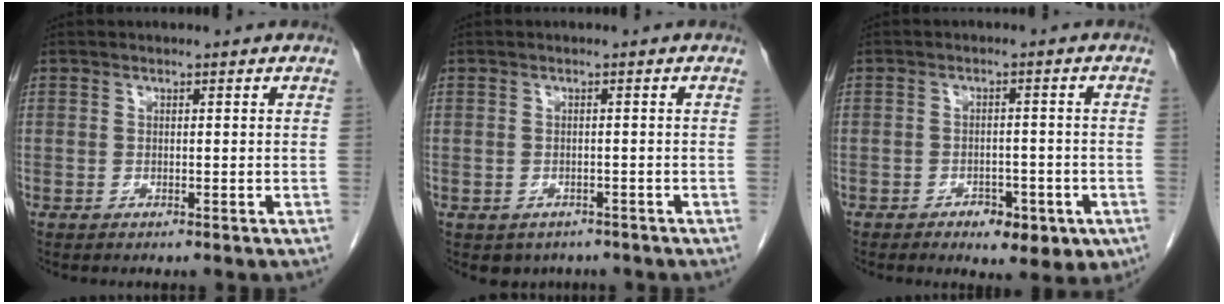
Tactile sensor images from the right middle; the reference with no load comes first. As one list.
[{"total": 3.2, "force": [-2.4, 2.0, 0.5], "torque": [-0.003, 0.004, -0.030]}, {"total": 6.3, "force": [-3.2, 3.2, 4.3], "torque": [-0.049, 0.006, -0.035]}]